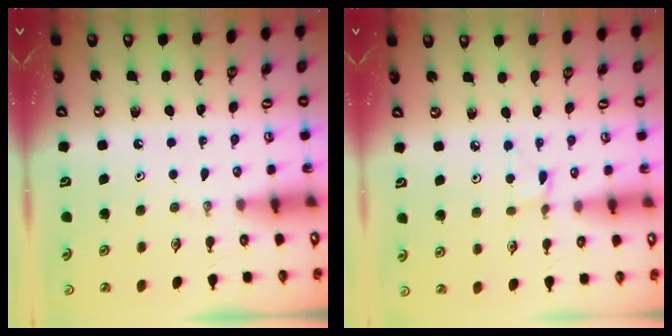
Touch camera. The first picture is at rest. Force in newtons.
{"total": 1.2, "press": 1.2, "slide": 0.1}